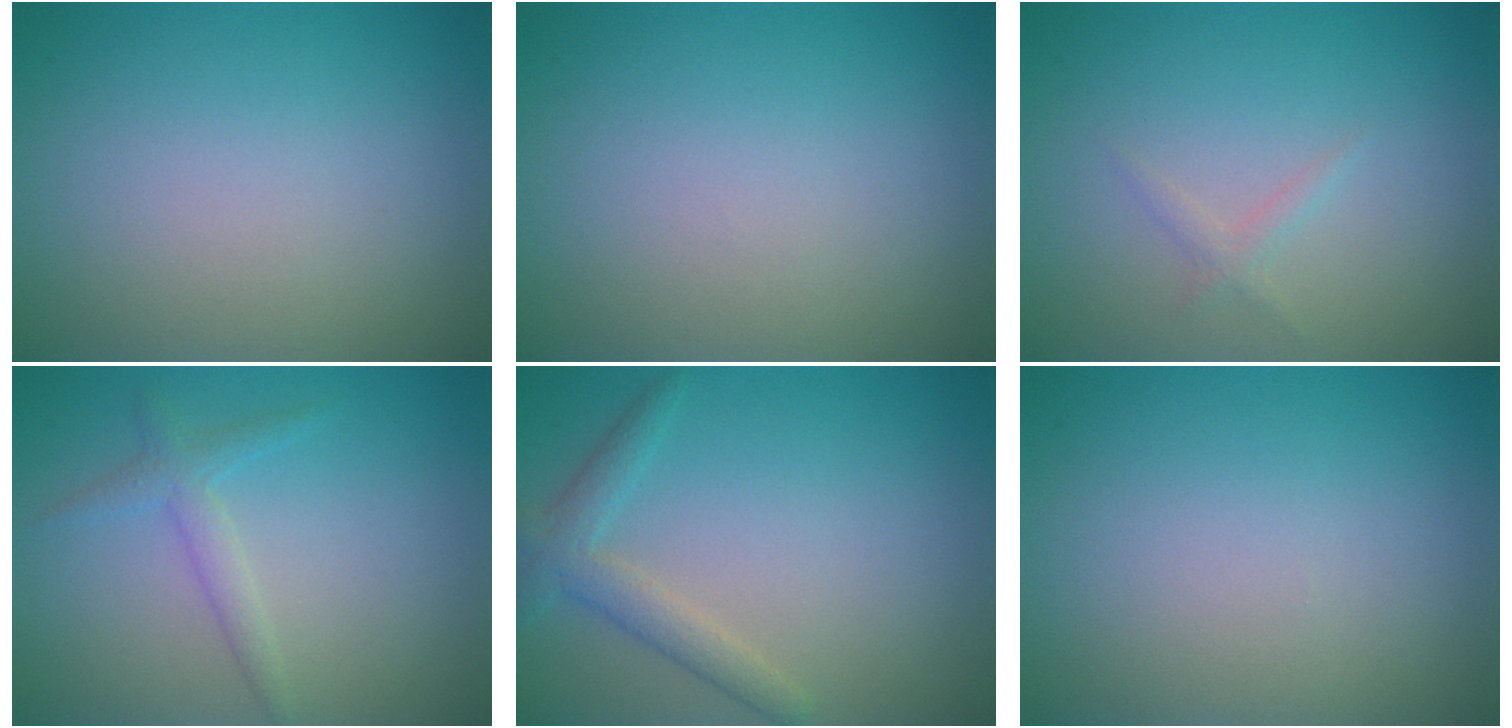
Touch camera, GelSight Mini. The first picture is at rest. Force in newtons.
{"total": 0.0}
{"total": 0.9, "press": 0.9, "slide": 0.0}
{"total": 1.8, "press": 1.8, "slide": 0.0}
{"total": 2.6, "press": 2.6, "slide": 0.1}
{"total": 0.0}